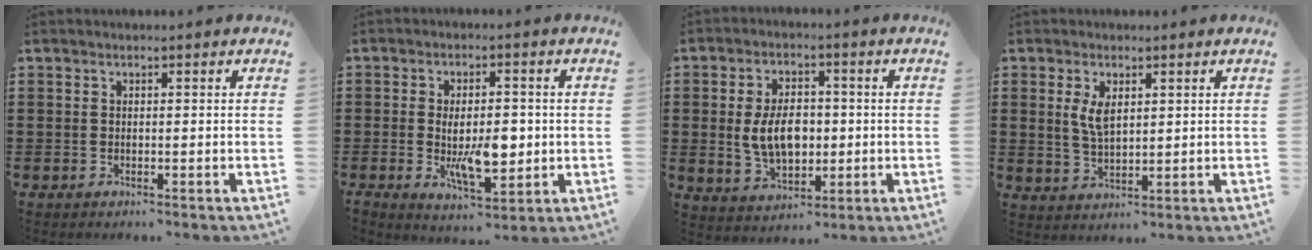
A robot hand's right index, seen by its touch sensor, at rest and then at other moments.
{"total": 7.7, "force": [-0.7, 3.4, 6.8], "torque": [-0.118, -0.005, -0.016]}
{"total": 7.9, "force": [-0.1, 4.9, 6.2], "torque": [-0.117, 0.004, -0.007]}
{"total": 4.1, "force": [1.4, 1.9, 3.3], "torque": [-0.071, 0.005, 0.024]}